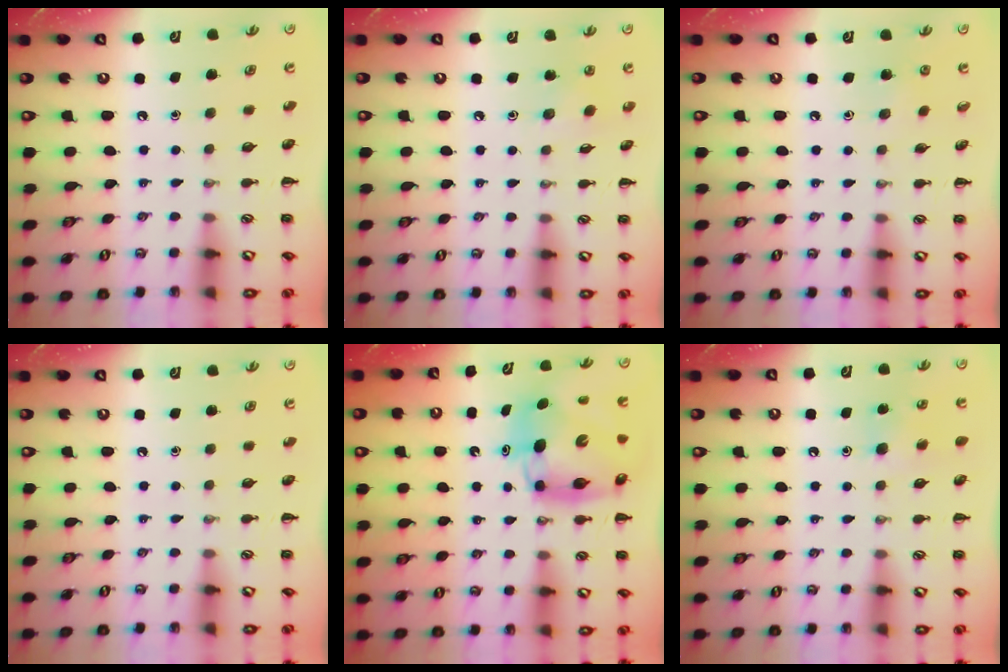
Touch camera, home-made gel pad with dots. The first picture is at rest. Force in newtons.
{"total": 2.4, "press": 2.2, "slide": 0.9}
{"total": 2.4, "press": 2.2, "slide": 0.9}
{"total": 0.0}
{"total": 10.4, "press": 10.0, "slide": 3.0}
{"total": 6.0, "press": 5.7, "slide": 1.7}